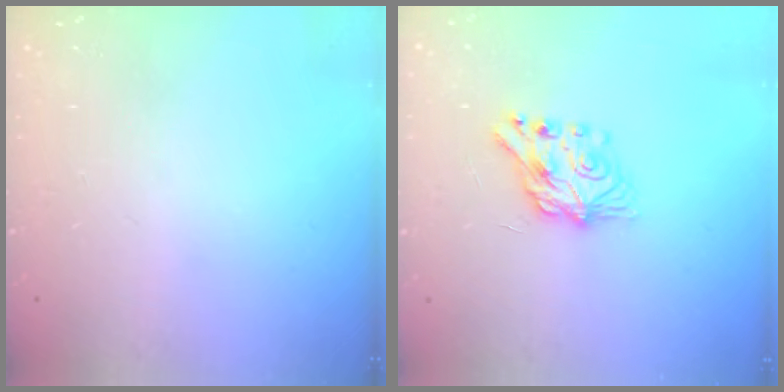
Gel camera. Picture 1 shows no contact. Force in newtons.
{"total": 7.2, "press": 7.2, "slide": 0.1}